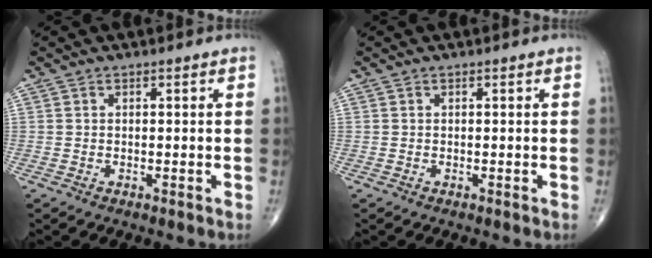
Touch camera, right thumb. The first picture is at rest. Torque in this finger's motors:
{"motor_torque": [0.00, 0.00, 0.00, 0.00, 0.00]}